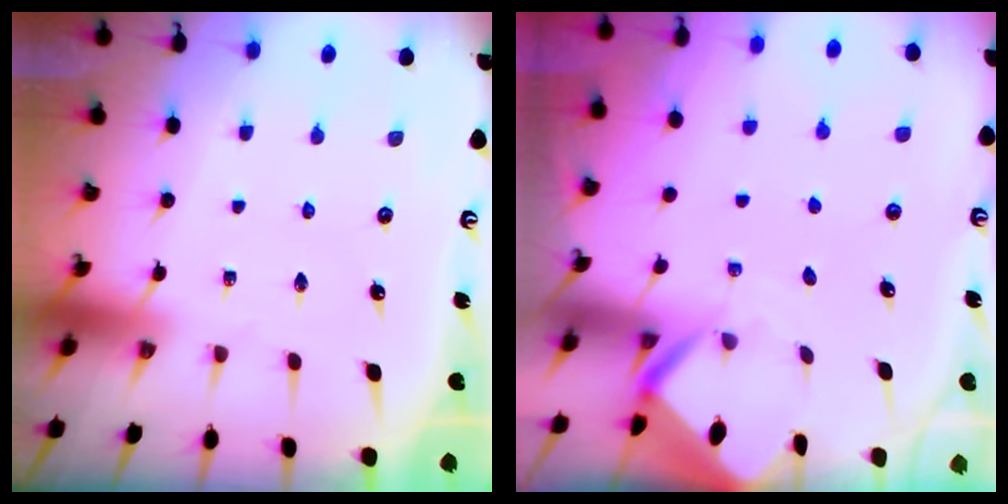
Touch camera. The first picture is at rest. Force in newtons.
{"total": 2.6, "press": 2.6, "slide": 0.2}